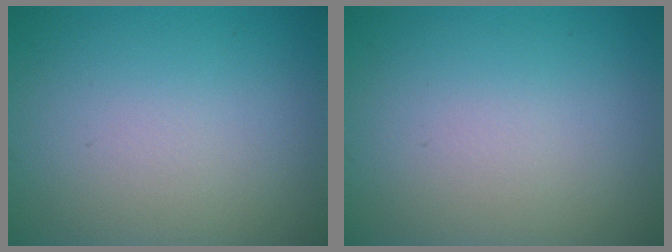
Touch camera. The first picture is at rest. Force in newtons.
{"total": 0.0}